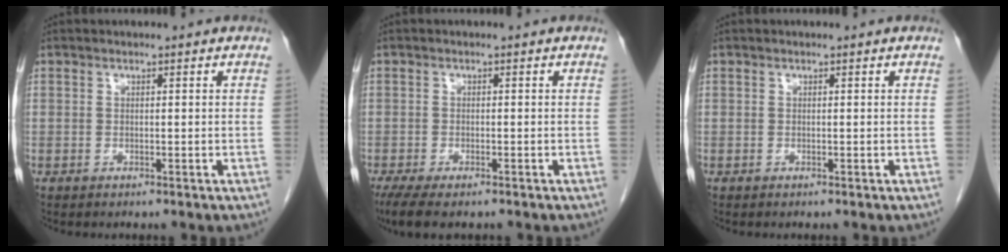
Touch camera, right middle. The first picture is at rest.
{"total": 5.6, "force": [-4.1, 1.7, 3.4], "torque": [-0.058, -0.014, -0.066]}
{"total": 0.0}